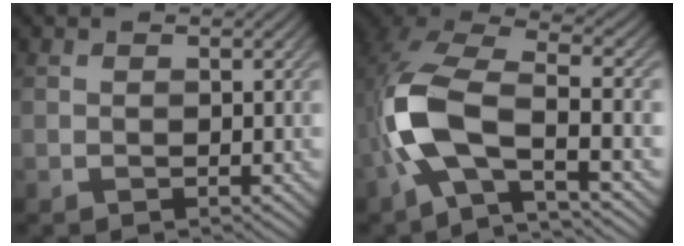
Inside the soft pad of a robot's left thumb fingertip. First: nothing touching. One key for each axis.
{"total": 11.5, "fx": -3.7, "fy": 4.8, "fz": 9.8, "tx": -0.215, "ty": -0.008, "tz": -0.081}